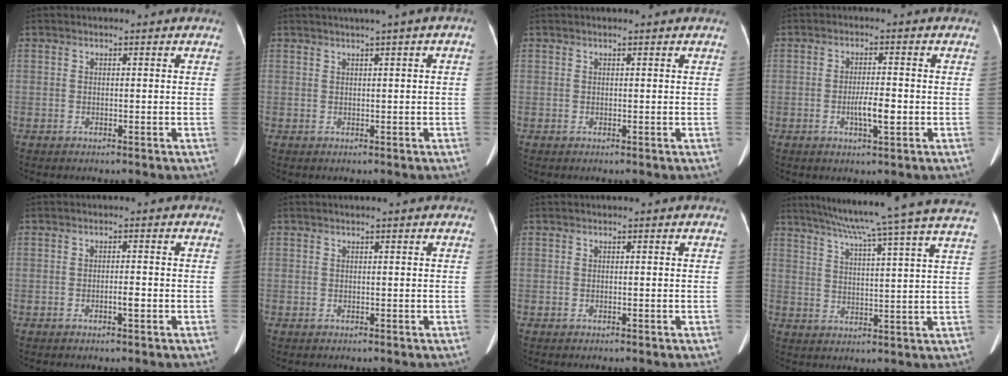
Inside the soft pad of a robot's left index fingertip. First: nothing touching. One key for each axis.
{"total": 2.8, "fx": 1.0, "fy": -0.1, "fz": 2.6, "tx": -0.040, "ty": 0.013, "tz": 0.018}
{"total": 0.6, "fx": 0.6, "fy": -0.1, "fz": 0.3, "tx": -0.007, "ty": 0.007, "tz": 0.013}
{"total": 3.9, "fx": -1.0, "fy": 0.6, "fz": 3.7, "tx": -0.067, "ty": -0.002, "tz": -0.017}
{"total": 1.5, "fx": -0.7, "fy": 0.2, "fz": 1.4, "tx": -0.023, "ty": 0.000, "tz": -0.012}
{"total": 0.5, "fx": 0.4, "fy": -0.1, "fz": 0.3, "tx": -0.005, "ty": 0.005, "tz": 0.012}
{"total": 0.0}
{"total": 22.2, "fx": 18.7, "fy": -2.1, "fz": 11.9, "tx": -0.198, "ty": -0.023, "tz": 0.242}